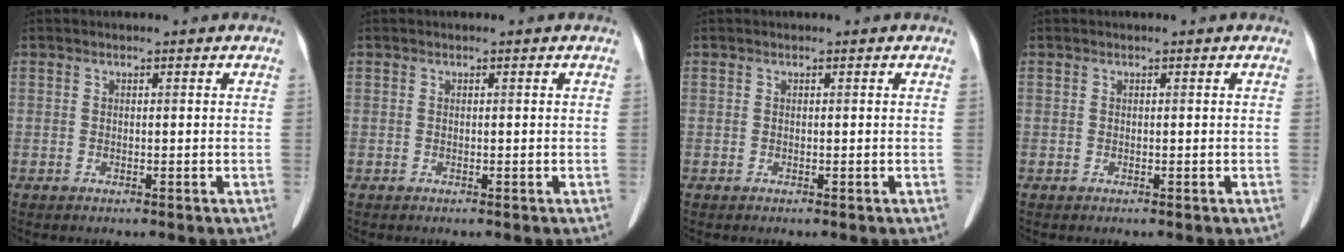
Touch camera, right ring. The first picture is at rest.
{"total": 0.0}
{"total": 0.0}
{"total": 0.0}